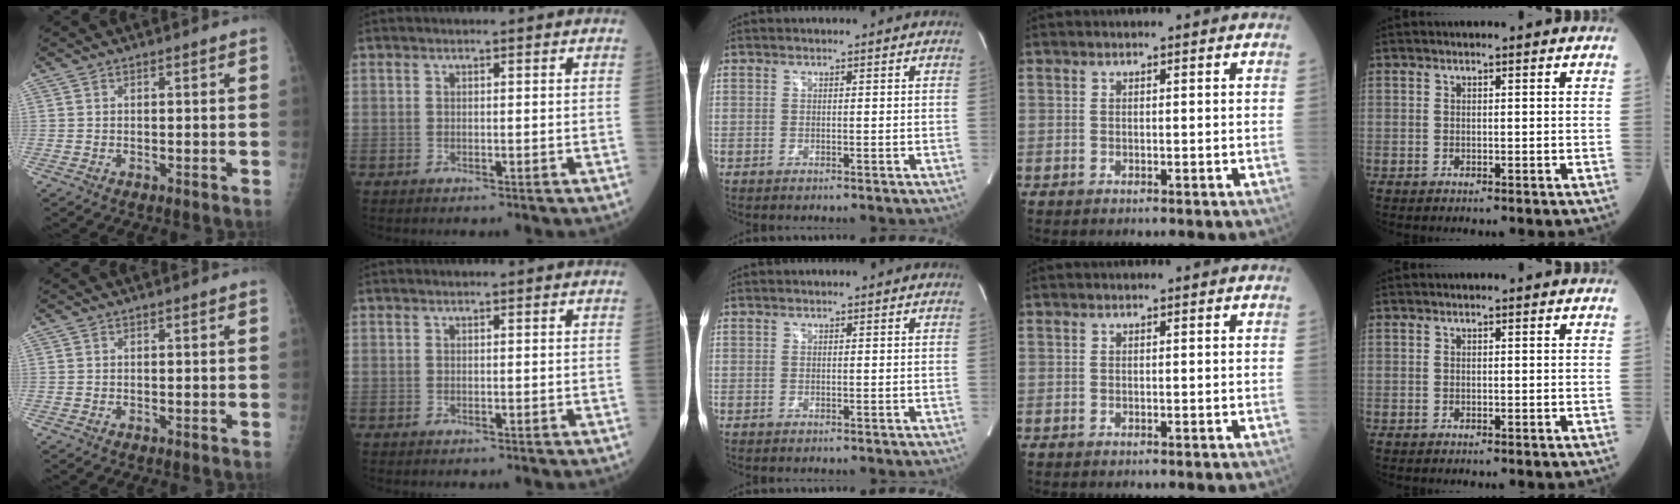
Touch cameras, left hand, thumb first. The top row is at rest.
{}